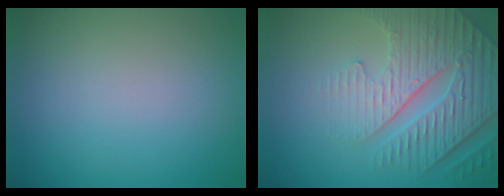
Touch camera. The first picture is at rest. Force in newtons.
{"total": 5.1, "press": 4.7, "slide": 1.9}